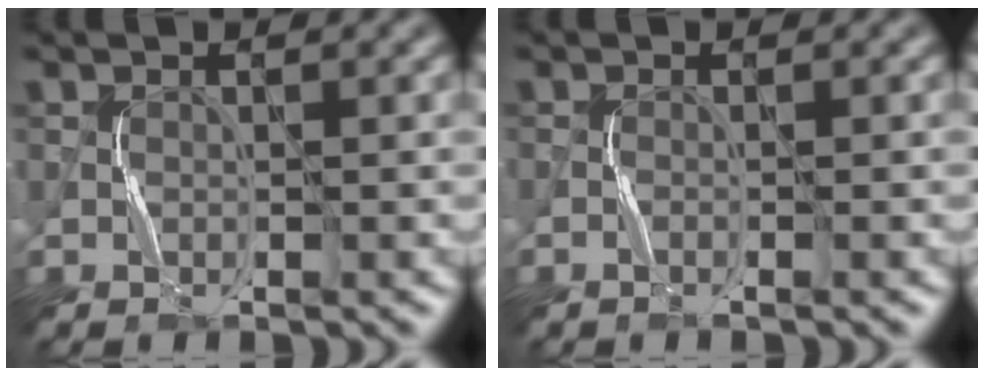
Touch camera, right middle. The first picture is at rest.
{"total": 0.8, "force": [-0.6, -0.2, 0.4], "torque": [-0.012, 0.003, -0.011]}